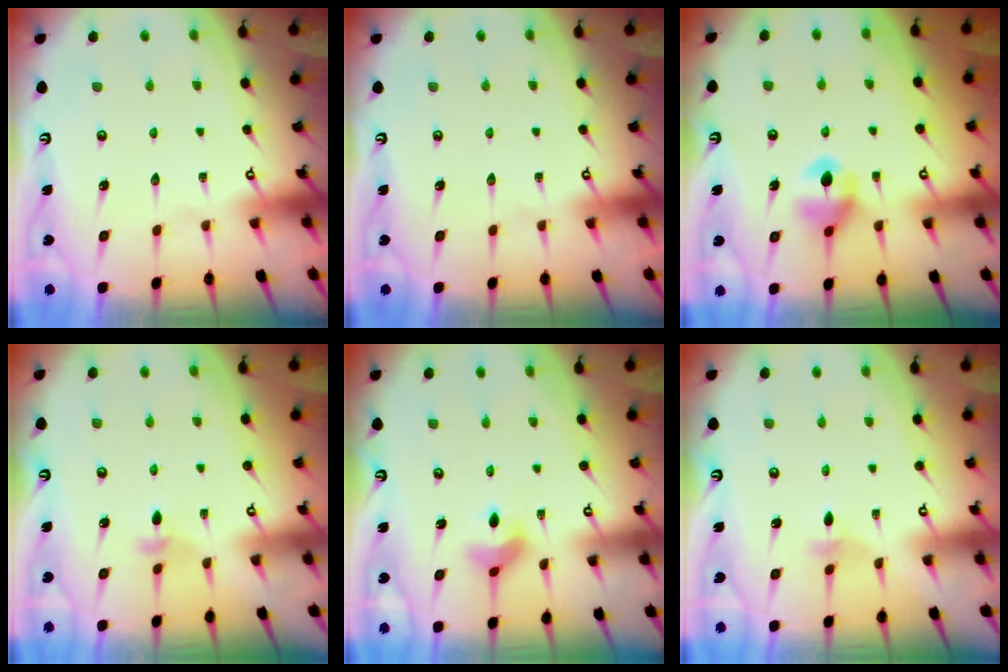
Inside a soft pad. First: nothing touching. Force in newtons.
{"total": 0.0}
{"total": 6.4, "press": 6.3, "slide": 0.8}
{"total": 3.8, "press": 3.7, "slide": 0.8}
{"total": 6.8, "press": 6.8, "slide": 0.5}
{"total": 2.3, "press": 2.3, "slide": 0.4}